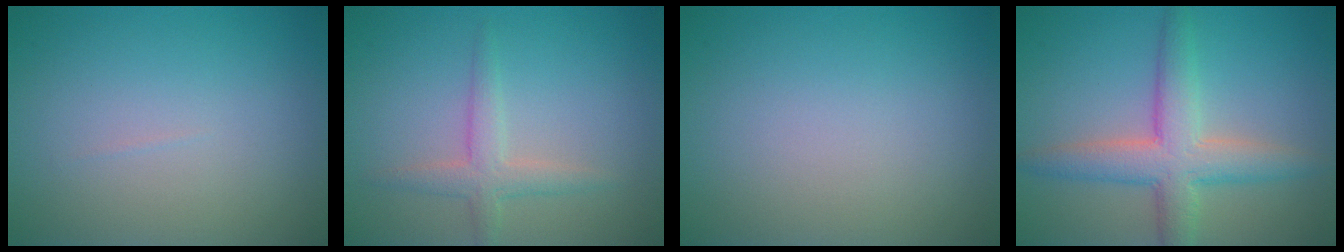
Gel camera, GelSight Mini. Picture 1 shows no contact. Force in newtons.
{"total": 2.5, "press": 2.4, "slide": 0.3}
{"total": 0.0}
{"total": 5.3, "press": 5.3, "slide": 0.4}